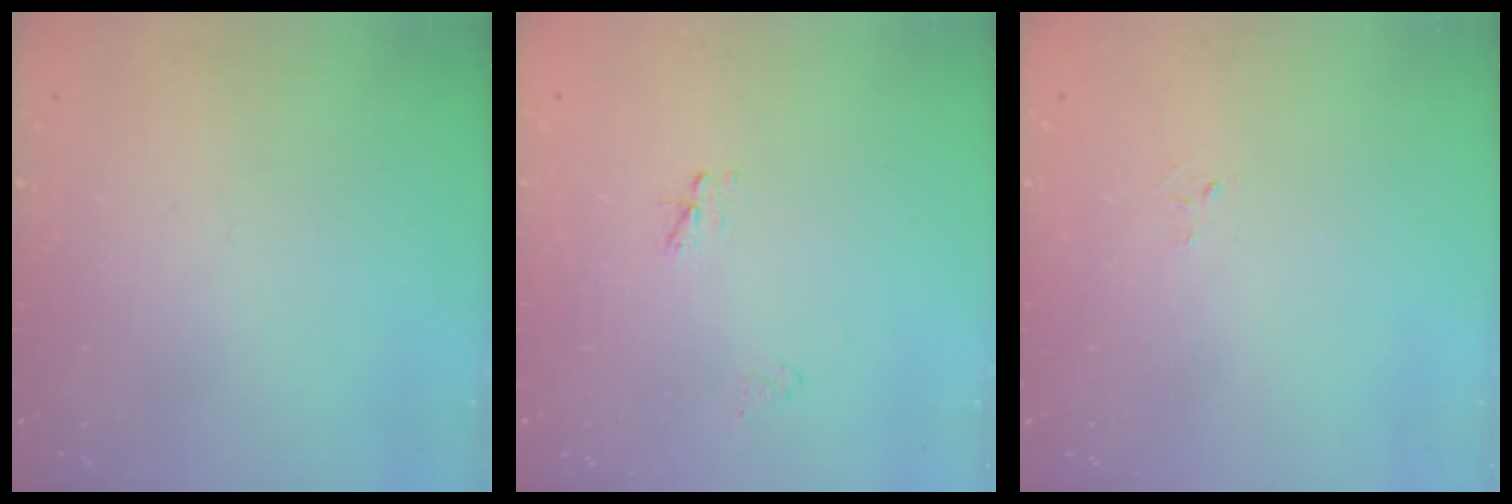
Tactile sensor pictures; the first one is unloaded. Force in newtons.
{"total": 2.3, "press": 2.3, "slide": 0.3}
{"total": 2.6, "press": 2.6, "slide": 0.4}